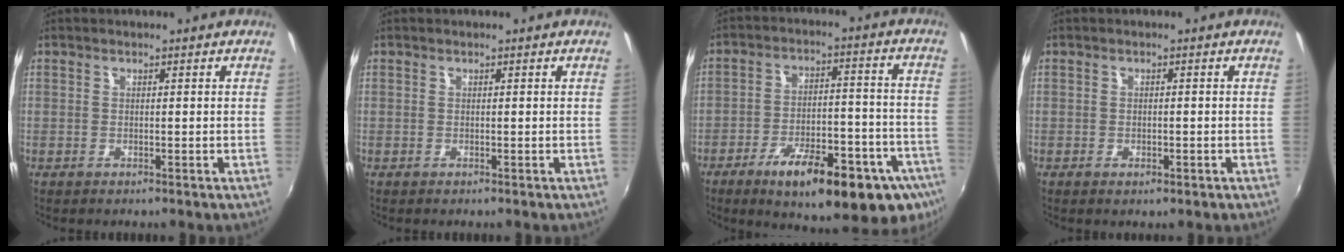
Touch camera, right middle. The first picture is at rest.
{"total": 0.0}
{"total": 23.4, "force": [-13.6, 7.6, 17.5], "torque": [-0.254, -0.024, -0.183]}
{"total": 1.7, "force": [-0.9, 0.9, 1.1], "torque": [-0.017, -0.003, -0.013]}